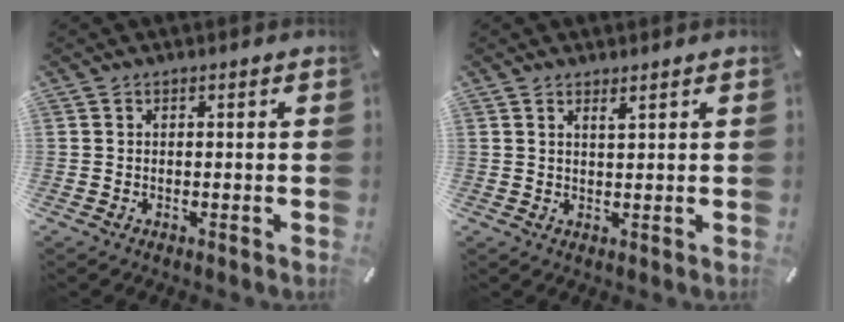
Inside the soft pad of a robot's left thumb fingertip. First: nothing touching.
{"total": 1.7, "force": [1.4, 0.1, 1.0], "torque": [-0.019, -0.001, 0.024]}